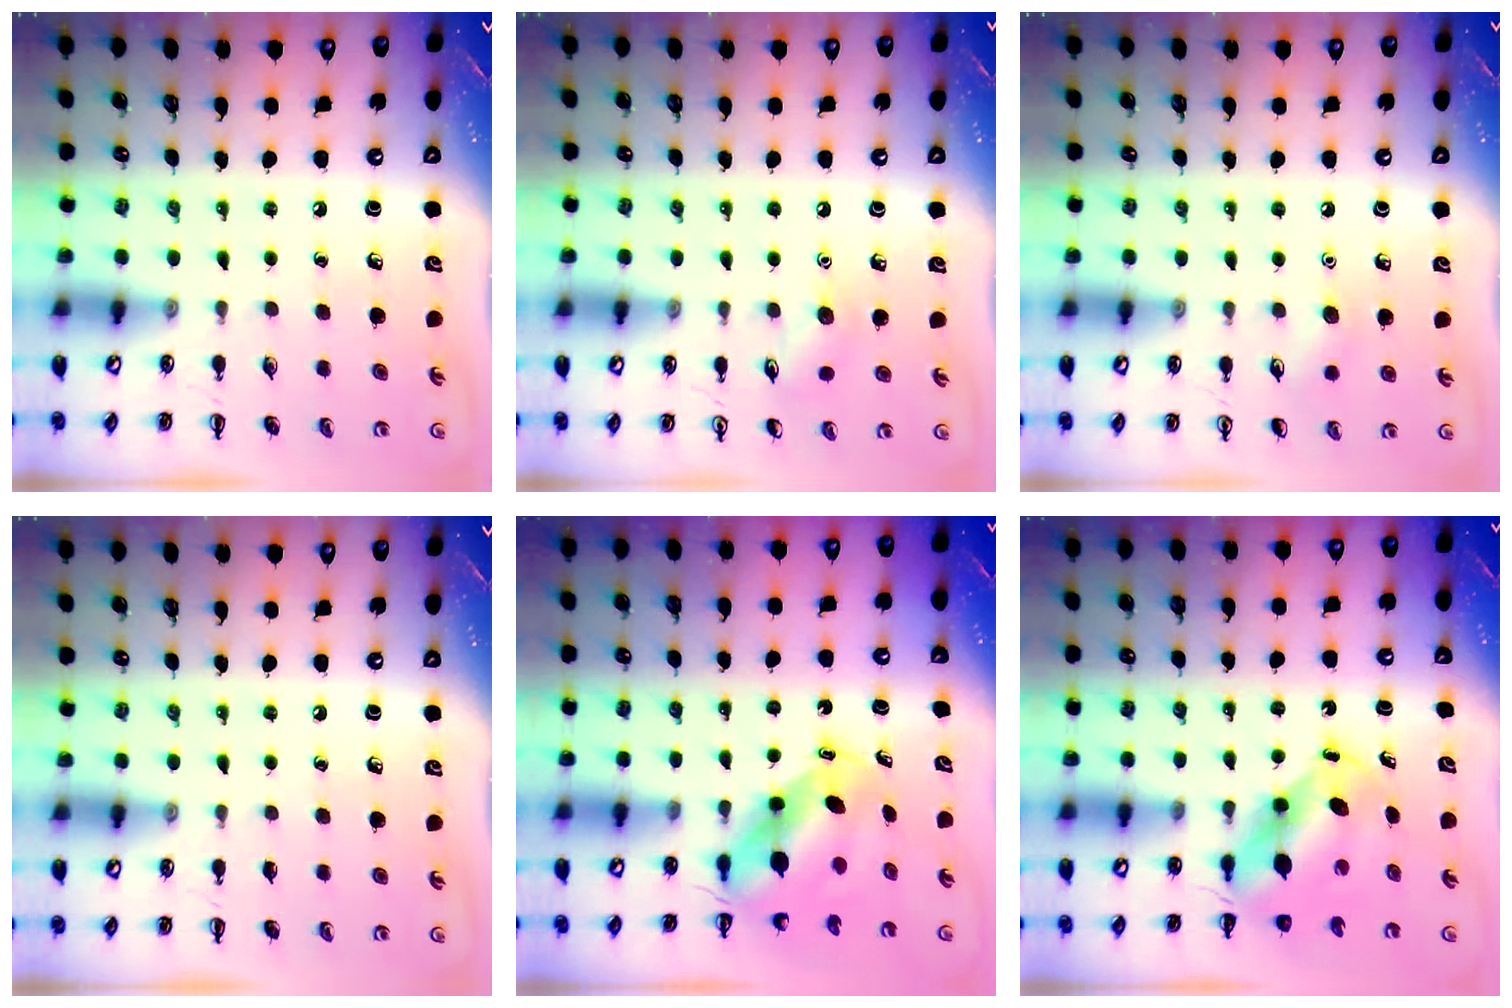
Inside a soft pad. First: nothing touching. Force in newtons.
{"total": 5.9, "press": 5.7, "slide": 1.5}
{"total": 5.2, "press": 4.9, "slide": 1.6}
{"total": 0.0}
{"total": 5.8, "press": 5.7, "slide": 1.3}
{"total": 5.7, "press": 5.5, "slide": 1.7}